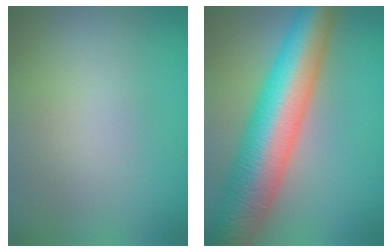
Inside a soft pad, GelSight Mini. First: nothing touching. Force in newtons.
{"total": 11.6, "press": 11.6, "slide": 0.4}